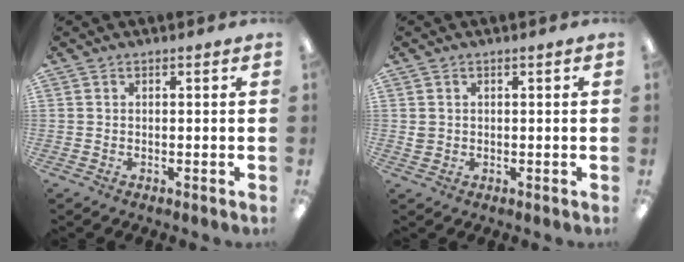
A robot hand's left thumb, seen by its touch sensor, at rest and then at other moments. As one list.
[{"total": 1.3, "force": [0.2, 1.2, 0.5], "torque": [-0.011, 0.004, 0.003]}]